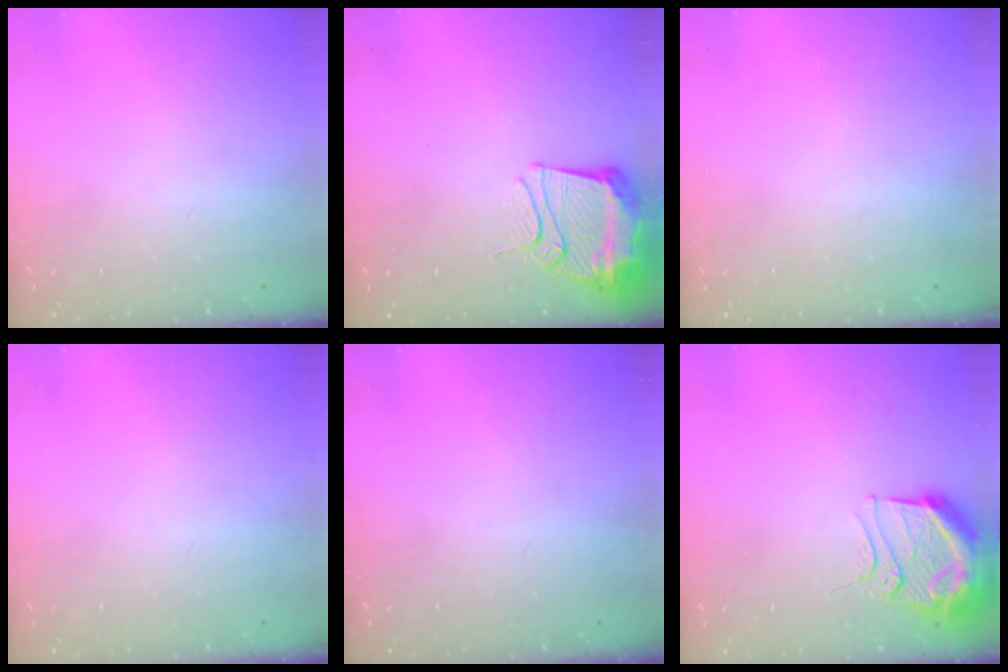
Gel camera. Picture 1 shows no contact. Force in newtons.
{"total": 12.1, "press": 12.0, "slide": 1.4}
{"total": 0.0}
{"total": 0.0}
{"total": 0.0}
{"total": 11.0, "press": 11.0, "slide": 0.9}